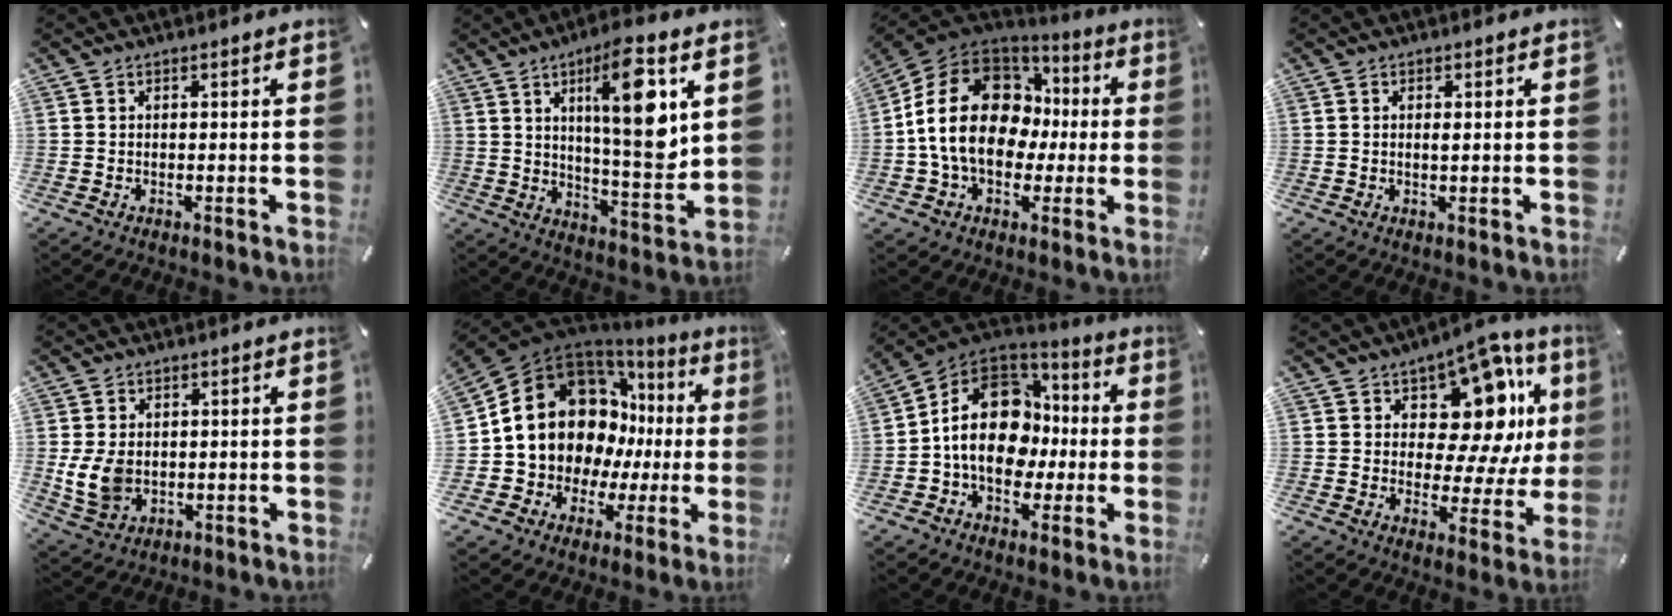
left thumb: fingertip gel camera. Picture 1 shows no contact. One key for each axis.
{"total": 16.9, "fx": 6.3, "fy": 4.3, "fz": 15.1, "tx": -0.230, "ty": -0.034, "tz": 0.089}
{"total": 21.0, "fx": 0.2, "fy": 16.3, "fz": 13.3, "tx": -0.256, "ty": 0.018, "tz": 0.008}
{"total": 1.1, "fx": 0.2, "fy": 0.4, "fz": 1.0, "tx": -0.012, "ty": -0.001, "tz": 0.002}
{"total": 8.2, "fx": -0.1, "fy": 6.6, "fz": 4.9, "tx": -0.105, "ty": 0.001, "tz": 0.001}
{"total": 19.4, "fx": 4.6, "fy": 15.5, "fz": 10.8, "tx": -0.197, "ty": -0.033, "tz": 0.098}
{"total": 17.0, "fx": -0.4, "fy": 13.4, "fz": 10.5, "tx": -0.195, "ty": 0.014, "tz": -0.003}
{"total": 15.5, "fx": 7.5, "fy": 9.3, "fz": 10.0, "tx": -0.120, "ty": -0.073, "tz": 0.128}